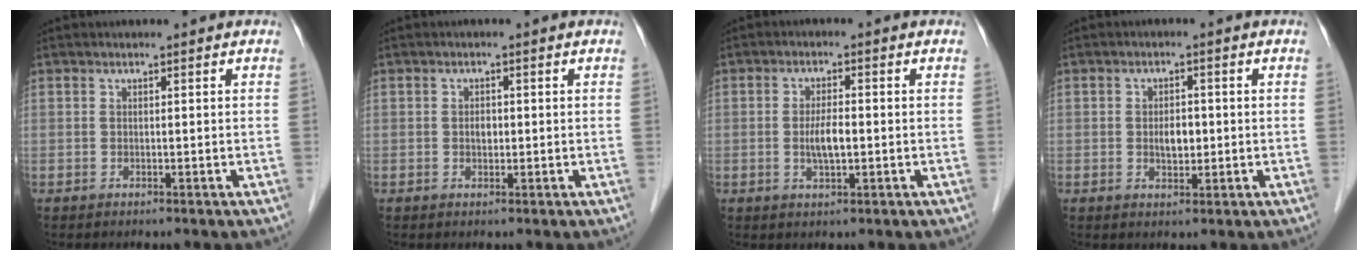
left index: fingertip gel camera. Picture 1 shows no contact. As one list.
[{"total": 1.3, "force": [-0.1, 0.9, 1.0], "torque": [-0.016, 0.003, -0.001]}, {"total": 3.8, "force": [-0.5, 1.0, 3.6], "torque": [-0.071, -0.001, -0.009]}, {"total": 3.1, "force": [-0.2, 1.7, 2.5], "torque": [-0.041, 0.003, -0.001]}]